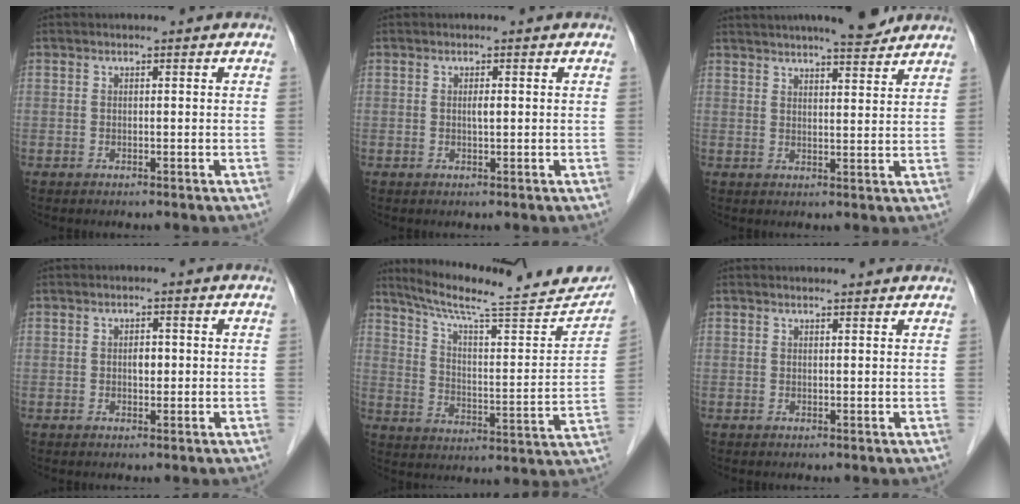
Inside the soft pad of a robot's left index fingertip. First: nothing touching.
{"total": 0.9, "force": [-0.3, 0.1, 0.8], "torque": [-0.016, -0.006, -0.006]}
{"total": 9.1, "force": [7.9, 0.9, 4.5], "torque": [-0.066, 0.006, 0.104]}
{"total": 1.5, "force": [-0.4, 0.8, 1.1], "torque": [-0.017, -0.004, -0.008]}
{"total": 23.6, "force": [21.1, 2.4, 10.4], "torque": [-0.156, -0.040, 0.284]}
{"total": 3.4, "force": [3.3, 0.3, 0.7], "torque": [-0.014, 0.009, 0.032]}